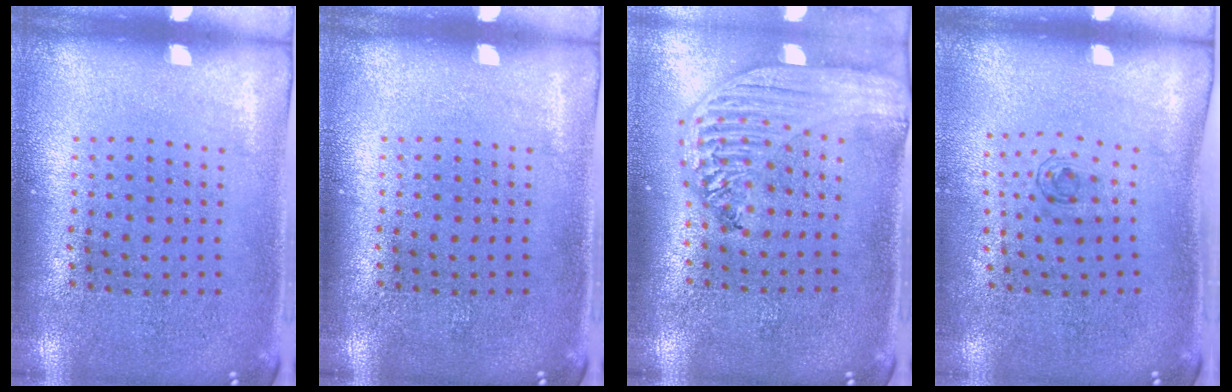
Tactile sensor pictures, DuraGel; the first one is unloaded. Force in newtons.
{"total": 0.0}
{"total": 2.9, "press": 2.3, "slide": 1.7}
{"total": 0.5, "press": 0.3, "slide": 0.5}